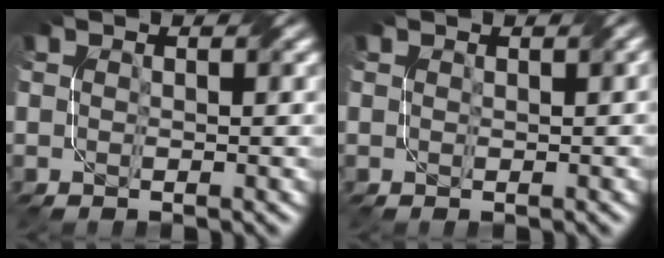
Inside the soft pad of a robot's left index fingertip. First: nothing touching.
{"total": 0.7, "force": [0.5, 0.1, 0.4], "torque": [-0.004, 0.003, 0.009]}